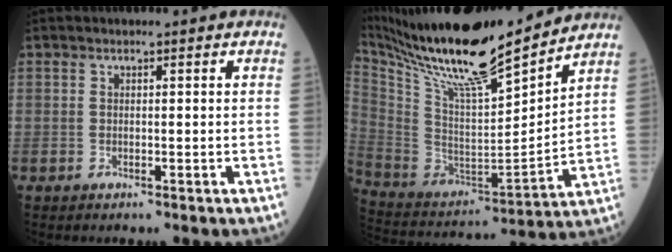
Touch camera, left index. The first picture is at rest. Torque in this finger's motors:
{"motor_torque": [0.96, -1.18, 0.62, 0.19]}